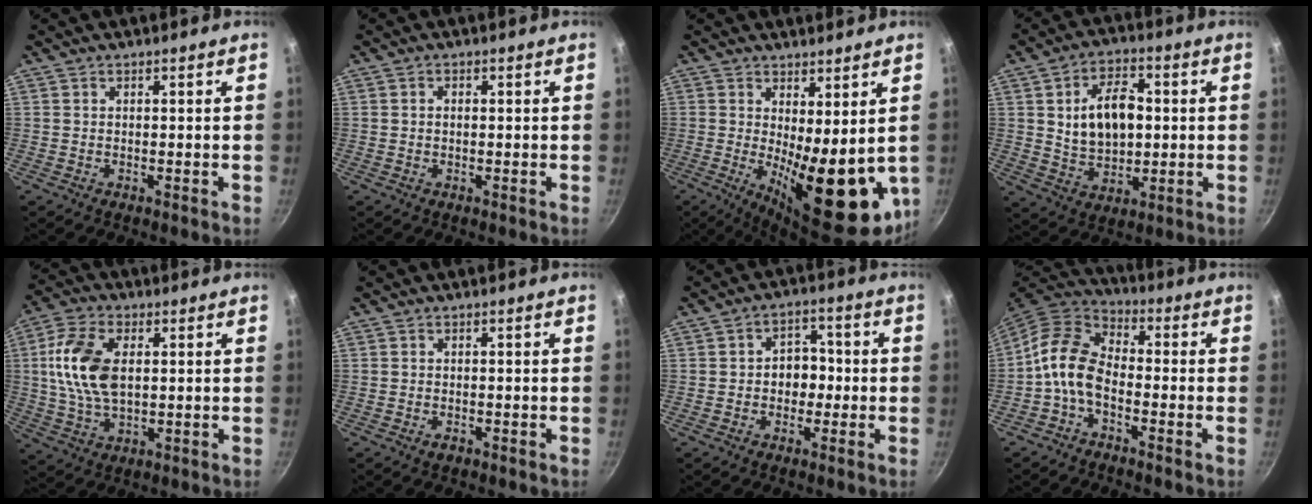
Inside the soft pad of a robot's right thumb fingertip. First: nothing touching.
{"total": 1.1, "force": [0.0, 0.8, 0.7], "torque": [-0.012, 0.004, -0.001]}
{"total": 16.0, "force": [0.3, 6.0, 14.8], "torque": [-0.179, -0.030, 0.022]}
{"total": 10.7, "force": [0.9, 5.5, 9.1], "torque": [-0.154, 0.005, 0.020]}
{"total": 12.8, "force": [1.9, 7.5, 10.3], "torque": [-0.193, 0.006, 0.031]}
{"total": 1.3, "force": [-0.7, 0.8, 0.8], "torque": [-0.014, 0.001, -0.011]}
{"total": 6.3, "force": [-0.6, 5.0, 3.8], "torque": [-0.009, 0.015, -0.013]}
{"total": 9.6, "force": [-2.8, 6.0, 6.9], "torque": [-0.122, 0.042, -0.072]}